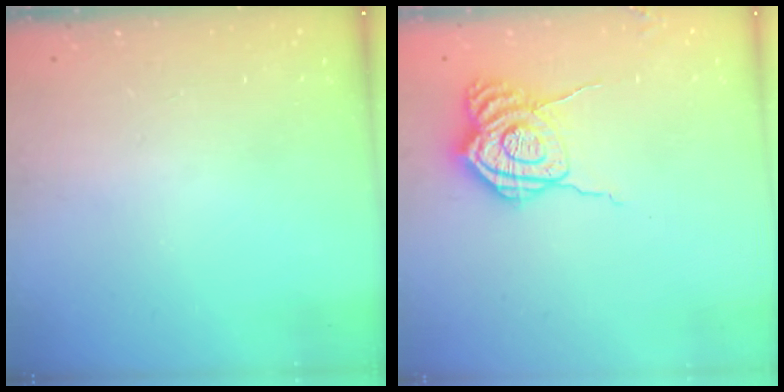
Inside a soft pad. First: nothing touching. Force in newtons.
{"total": 10.8, "press": 10.8, "slide": 0.9}